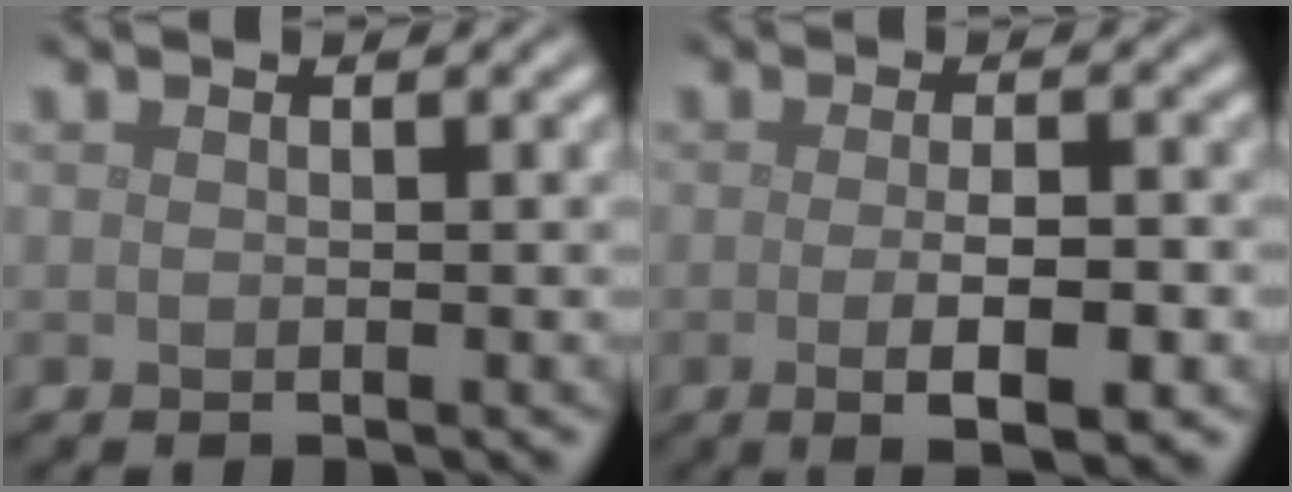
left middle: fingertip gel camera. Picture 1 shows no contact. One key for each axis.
{"total": 4.6, "fx": -1.1, "fy": 1.2, "fz": 4.3, "tx": -0.069, "ty": -0.007, "tz": -0.012}